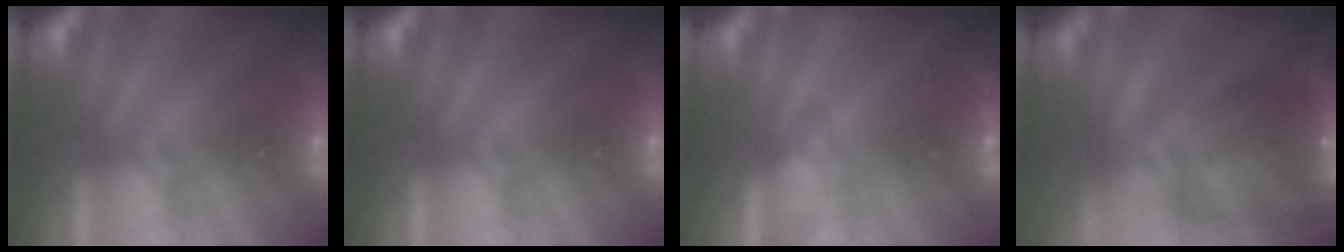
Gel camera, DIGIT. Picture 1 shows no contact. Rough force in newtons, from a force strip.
{"total": 0.0}
{"total": 4.6}
{"total": 7.0}